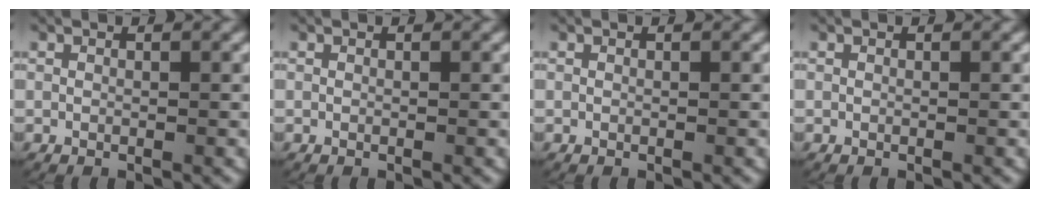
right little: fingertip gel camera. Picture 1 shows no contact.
{"total": 0.0}
{"total": 0.0}
{"total": 0.0}